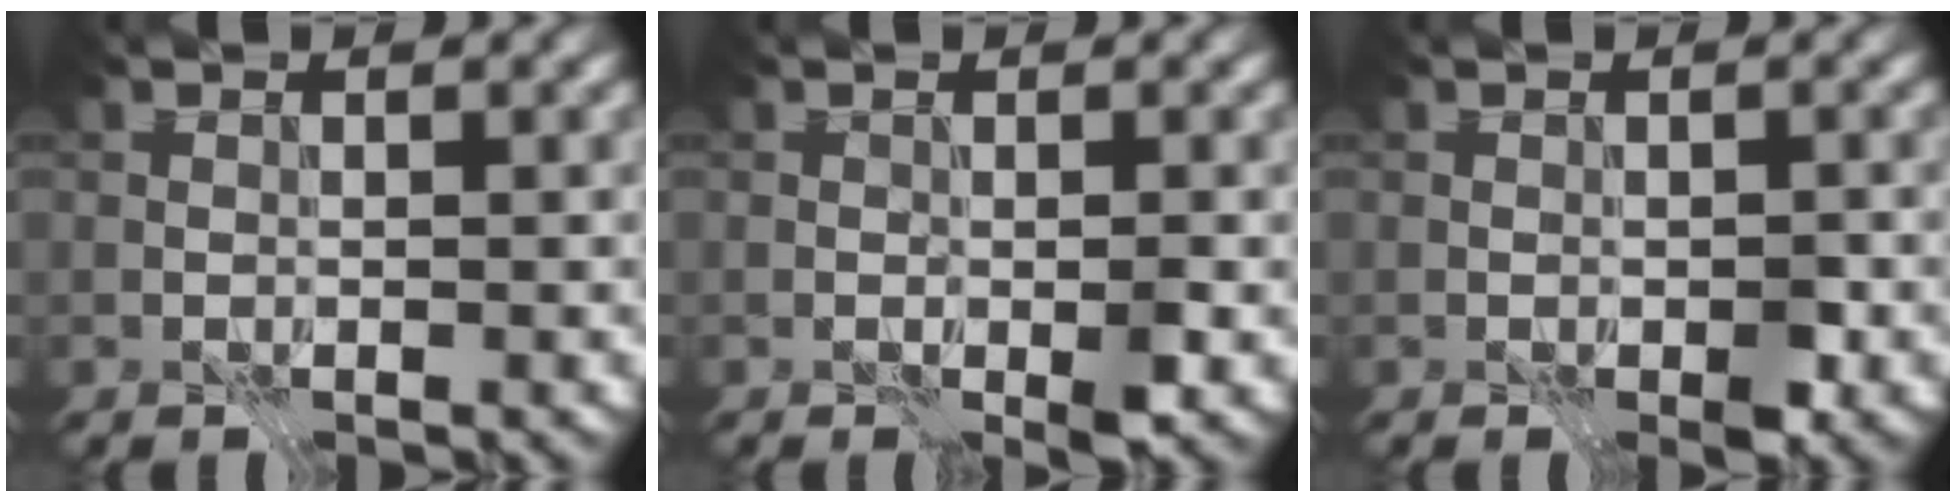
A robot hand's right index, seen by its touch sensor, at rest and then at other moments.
{"total": 1.5, "force": [-0.6, 0.3, 1.3], "torque": [-0.023, -0.005, -0.009]}
{"total": 1.6, "force": [-0.7, 0.7, 1.3], "torque": [-0.018, -0.005, -0.010]}